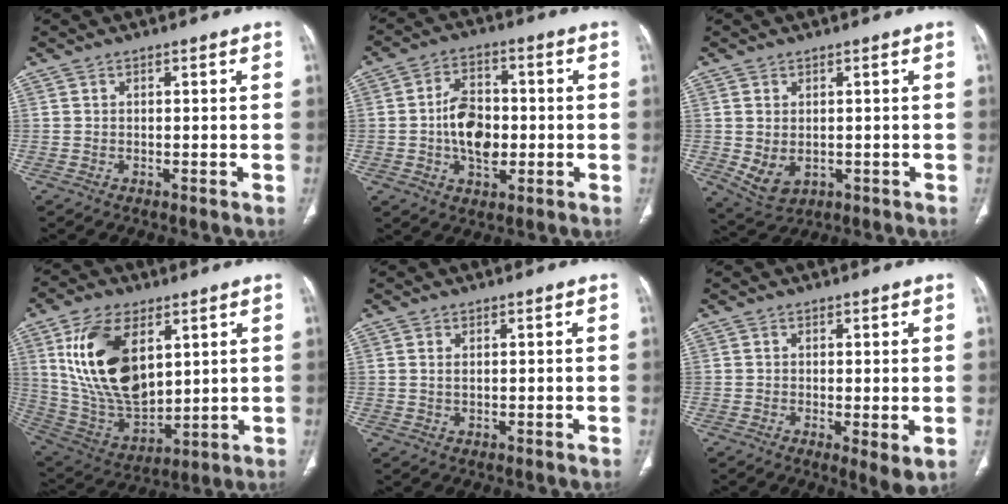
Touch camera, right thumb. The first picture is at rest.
{"total": 10.2, "force": [-1.0, 6.6, 7.8], "torque": [-0.113, 0.013, -0.021]}
{"total": 5.6, "force": [-0.5, 4.0, 4.0], "torque": [-0.070, -0.007, 0.013]}
{"total": 20.6, "force": [6.6, 11.3, 15.9], "torque": [-0.281, -0.029, 0.137]}
{"total": 1.1, "force": [0.4, 0.5, 0.9], "torque": [-0.023, 0.001, 0.012]}
{"total": 4.1, "force": [-0.6, 1.1, 3.9], "torque": [-0.065, -0.016, -0.011]}